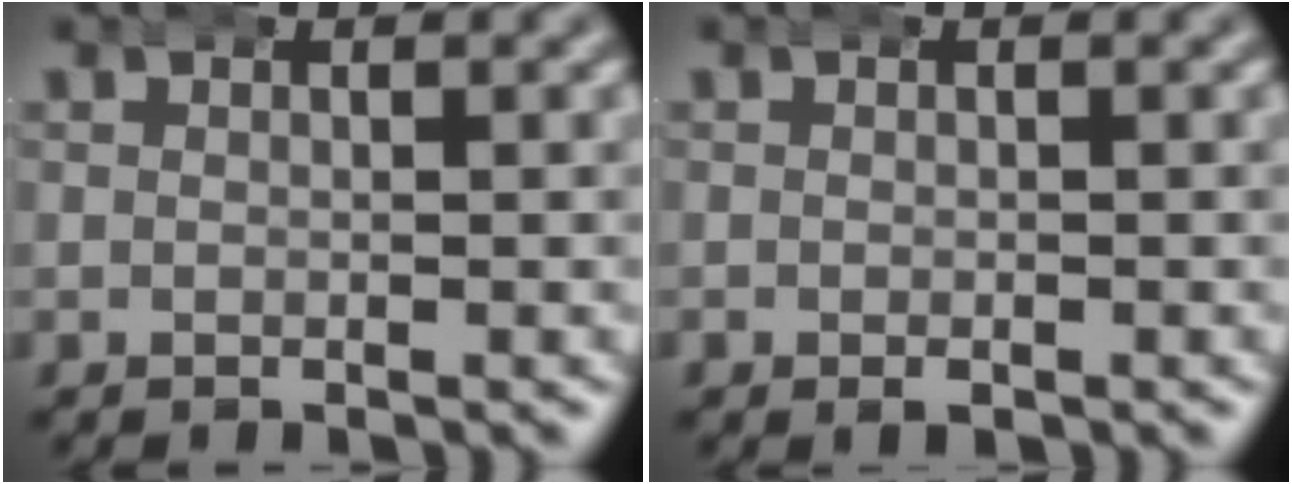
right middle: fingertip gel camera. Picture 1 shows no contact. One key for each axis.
{"total": 0.9, "fx": -0.5, "fy": 0.6, "fz": 0.5, "tx": -0.012, "ty": -0.003, "tz": -0.006}